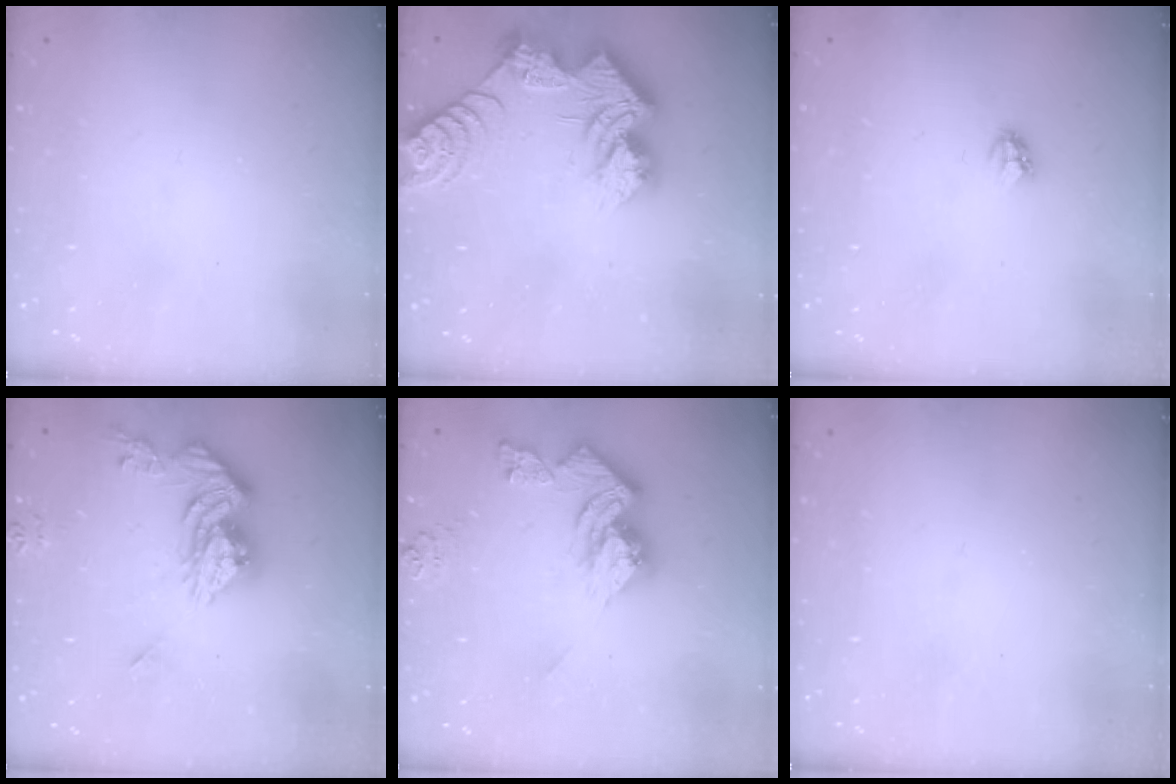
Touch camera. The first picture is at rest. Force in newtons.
{"total": 19.6, "press": 19.6, "slide": 1.4}
{"total": 2.8, "press": 2.8, "slide": 0.3}
{"total": 13.7, "press": 13.6, "slide": 1.3}
{"total": 13.3, "press": 13.3, "slide": 1.3}
{"total": 0.0}